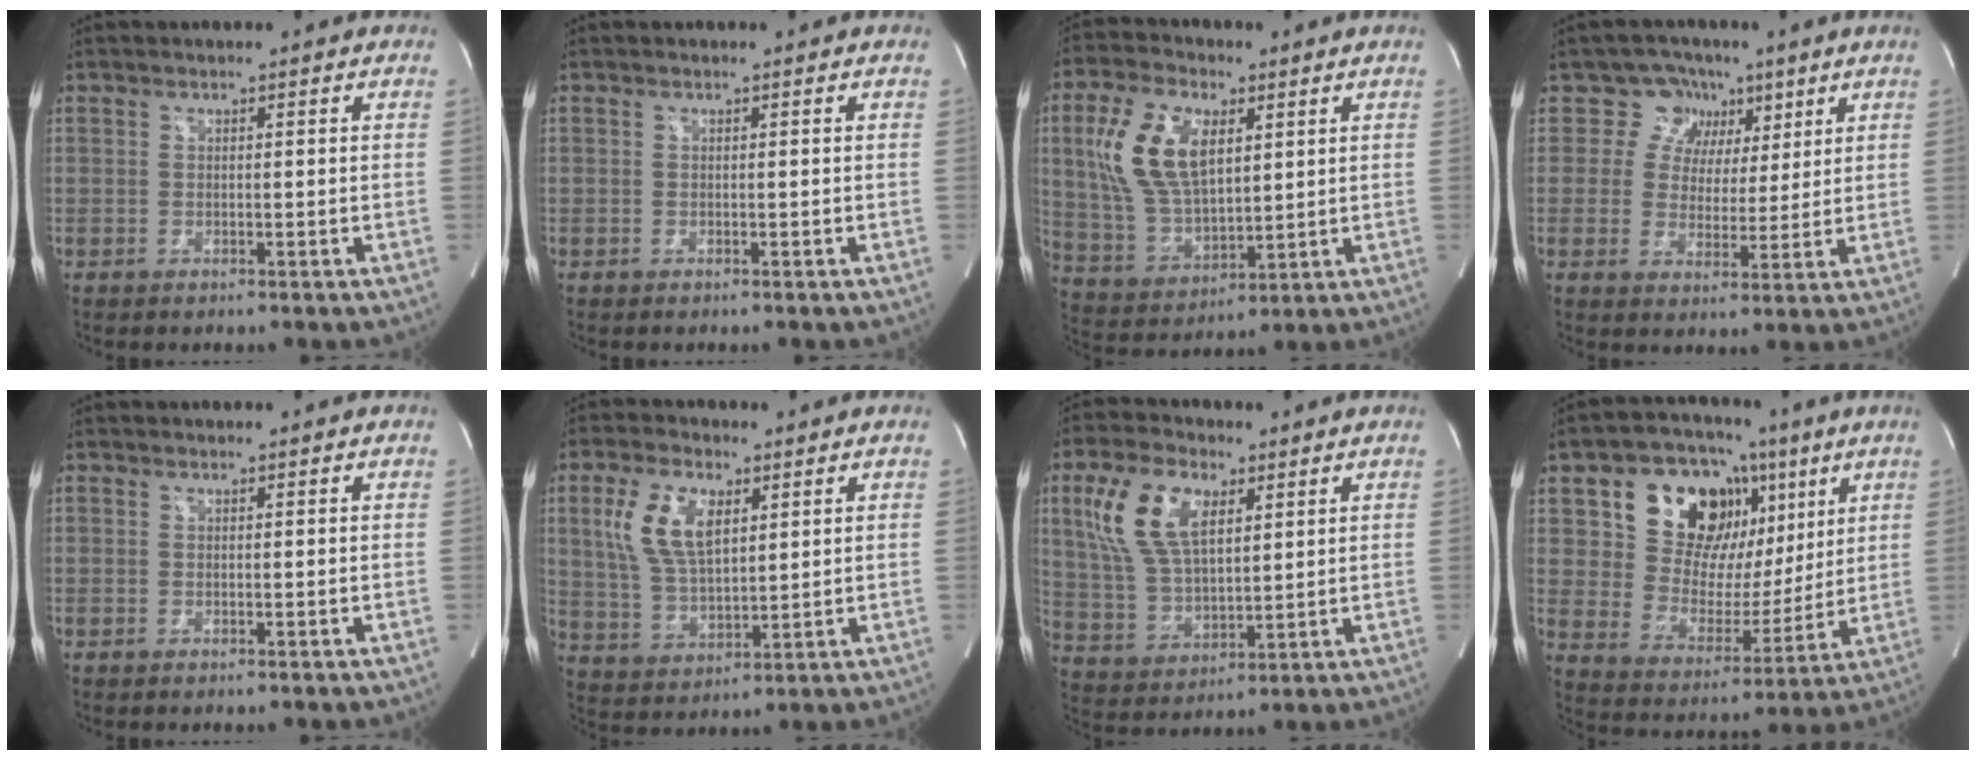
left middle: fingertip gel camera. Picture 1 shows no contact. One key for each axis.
{"total": 0.0}
{"total": 14.0, "fx": 4.3, "fy": 7.0, "fz": 11.4, "tx": -0.246, "ty": 0.017, "tz": 0.088}
{"total": 7.1, "fx": 3.4, "fy": 6.2, "fz": 0.7, "tx": 0.007, "ty": 0.019, "tz": 0.051}
{"total": 1.9, "fx": -0.8, "fy": -1.4, "fz": -0.9, "tx": 0.018, "ty": -0.013, "tz": -0.013}
{"total": 10.2, "fx": 3.6, "fy": 4.7, "fz": 8.3, "tx": -0.181, "ty": 0.012, "tz": 0.075}
{"total": 12.7, "fx": 5.1, "fy": 6.0, "fz": 10.0, "tx": -0.219, "ty": 0.021, "tz": 0.103}
{"total": 17.0, "fx": 8.0, "fy": 11.2, "fz": 10.0, "tx": -0.147, "ty": 0.034, "tz": 0.143}